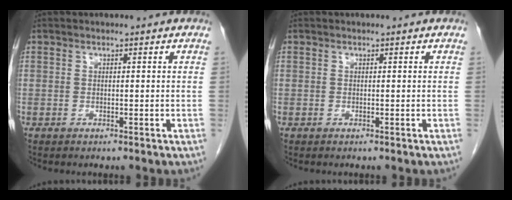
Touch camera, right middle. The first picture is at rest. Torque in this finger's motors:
{"motor_torque": [0.00, 0.00, 0.00, -0.01]}